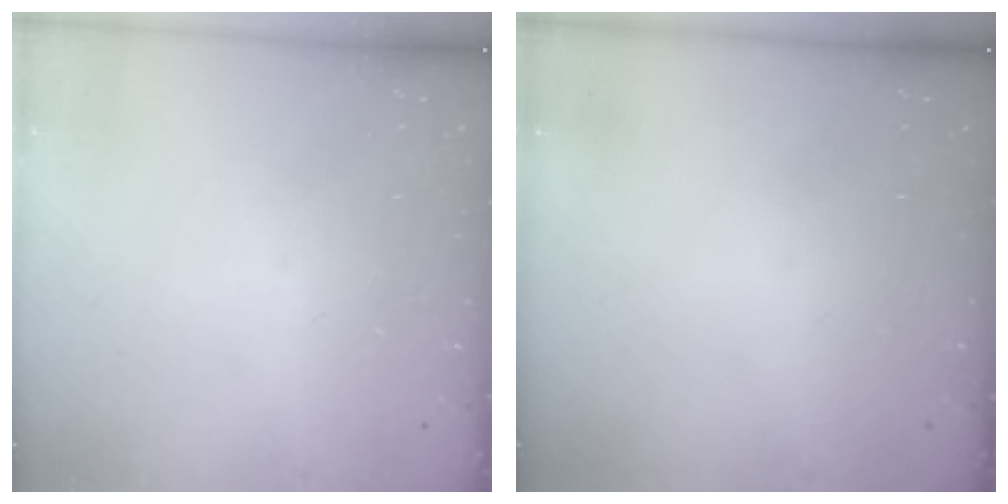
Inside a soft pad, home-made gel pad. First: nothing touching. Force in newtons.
{"total": 0.0}